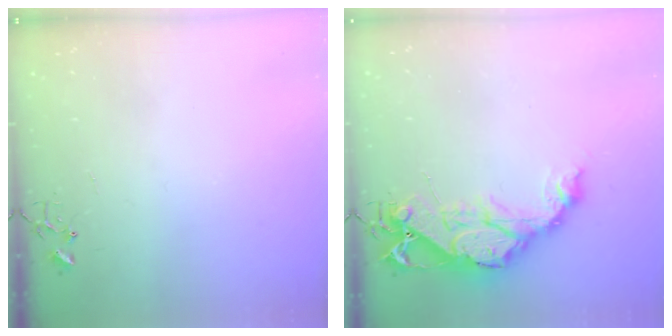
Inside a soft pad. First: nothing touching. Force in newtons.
{"total": 15.4, "press": 15.3, "slide": 1.4}